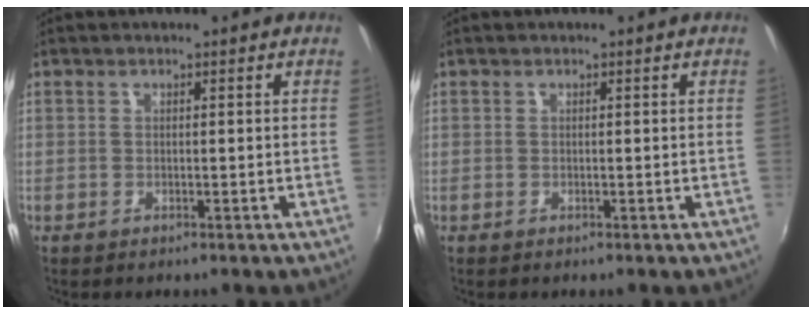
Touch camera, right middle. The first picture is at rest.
{"total": 0.0}